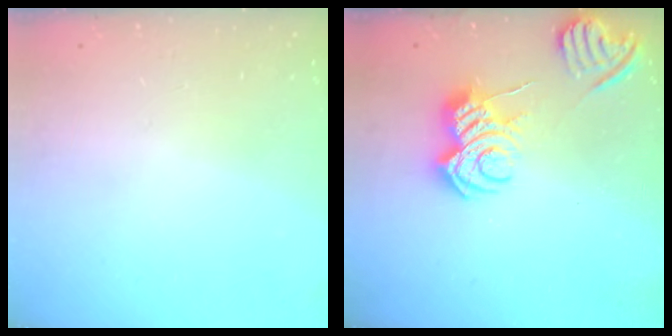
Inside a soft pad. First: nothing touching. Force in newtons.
{"total": 8.2, "press": 8.2, "slide": 0.9}